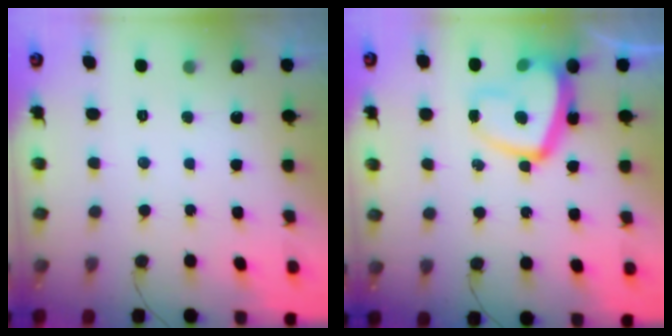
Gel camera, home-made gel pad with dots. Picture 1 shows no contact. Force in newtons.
{"total": 14.8, "press": 14.7, "slide": 1.4}